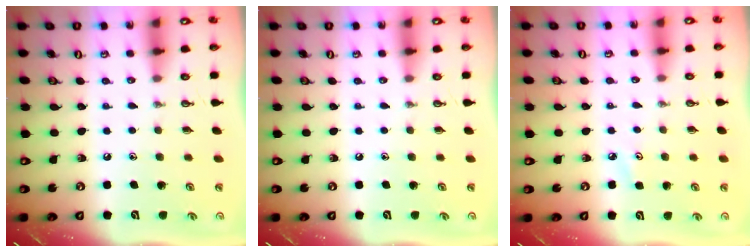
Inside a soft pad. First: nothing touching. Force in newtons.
{"total": 0.0}
{"total": 3.2, "press": 3.2, "slide": 0.3}